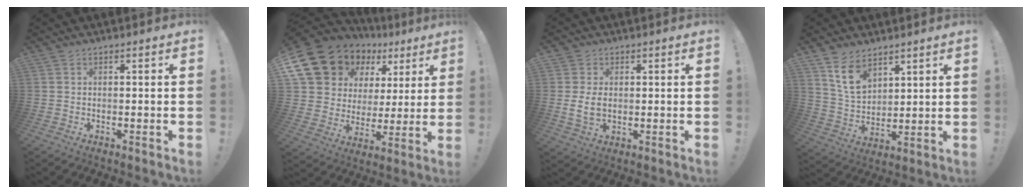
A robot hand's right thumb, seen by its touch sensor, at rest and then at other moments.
{"total": 15.8, "force": [10.9, 9.8, 5.9], "torque": [-0.099, -0.078, 0.218]}
{"total": 6.2, "force": [0.5, 4.6, 4.1], "torque": [-0.062, -0.005, 0.007]}
{"total": 10.9, "force": [7.1, 6.5, 5.1], "torque": [-0.083, -0.035, 0.140]}